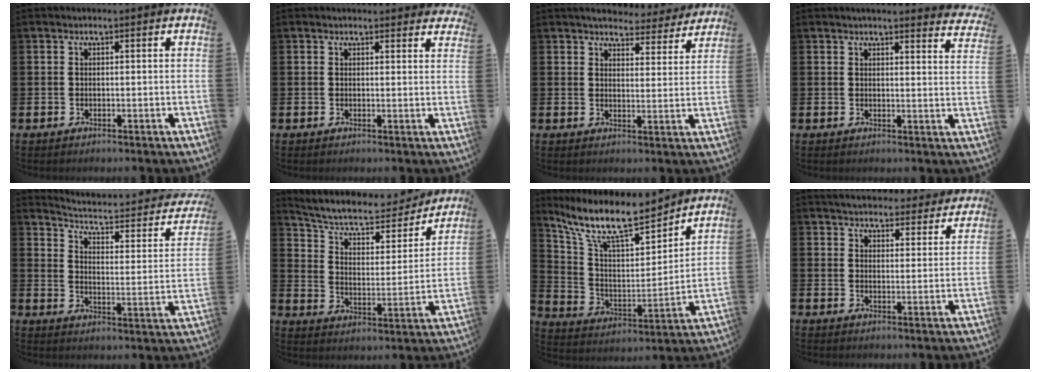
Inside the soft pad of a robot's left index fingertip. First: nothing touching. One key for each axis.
{"total": 1.6, "fx": 1.6, "fy": 0.3, "fz": 0.0, "tx": 0.009, "ty": -0.007, "tz": 0.027}
{"total": 4.7, "fx": 4.6, "fy": 1.0, "fz": 0.2, "tx": -0.008, "ty": -0.038, "tz": 0.079}
{"total": 3.3, "fx": 3.2, "fy": -0.2, "fz": 0.3, "tx": -0.001, "ty": -0.023, "tz": 0.056}
{"total": 4.1, "fx": 3.4, "fy": 1.1, "fz": 2.1, "tx": -0.062, "ty": -0.031, "tz": 0.045}
{"total": 8.3, "fx": 7.4, "fy": 2.5, "fz": 2.7, "tx": -0.074, "ty": -0.056, "tz": 0.123}
{"total": 12.9, "fx": 11.0, "fy": 3.3, "fz": 5.9, "tx": -0.143, "ty": -0.071, "tz": 0.189}
{"total": 4.7, "fx": 4.6, "fy": 0.8, "fz": 0.1, "tx": -0.014, "ty": -0.032, "tz": 0.080}